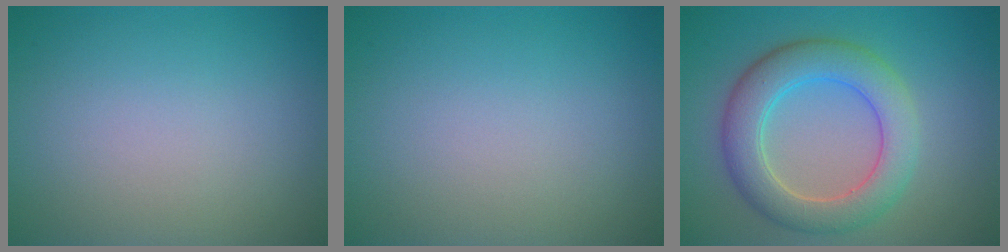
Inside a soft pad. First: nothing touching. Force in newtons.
{"total": 0.0}
{"total": 6.0, "press": 6.0, "slide": 0.4}